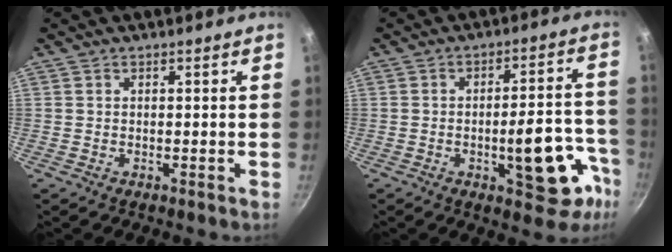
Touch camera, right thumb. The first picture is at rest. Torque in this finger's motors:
{"motor_torque": [2.93, 2.08, 1.44, -0.86, 0.24]}